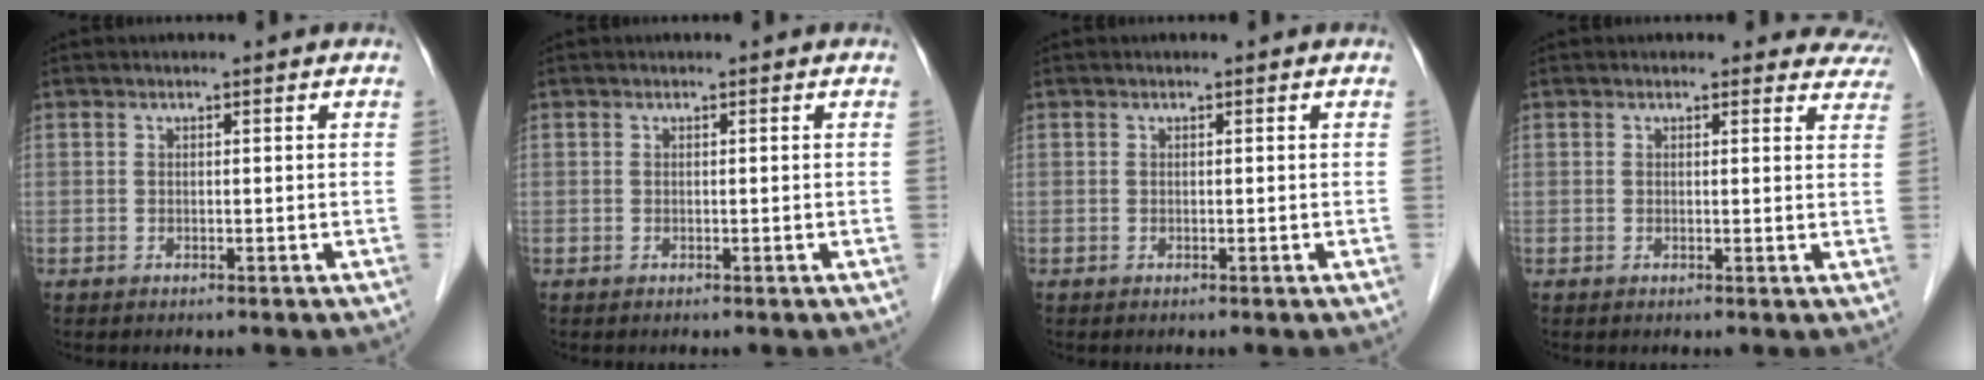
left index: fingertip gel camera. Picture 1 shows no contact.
{"total": 0.0}
{"total": 0.0}
{"total": 5.6, "force": [5.1, 2.1, 0.2], "torque": [0.030, -0.010, 0.025]}